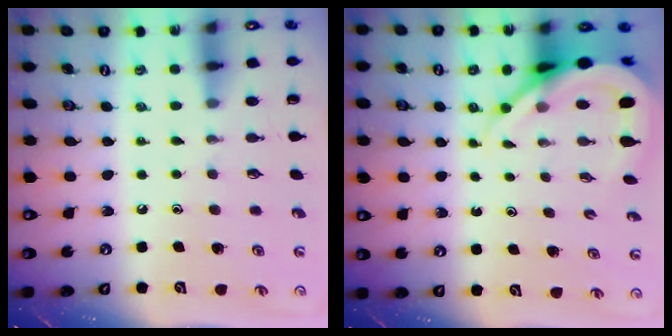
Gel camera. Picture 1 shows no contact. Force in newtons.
{"total": 8.8, "press": 8.7, "slide": 1.0}